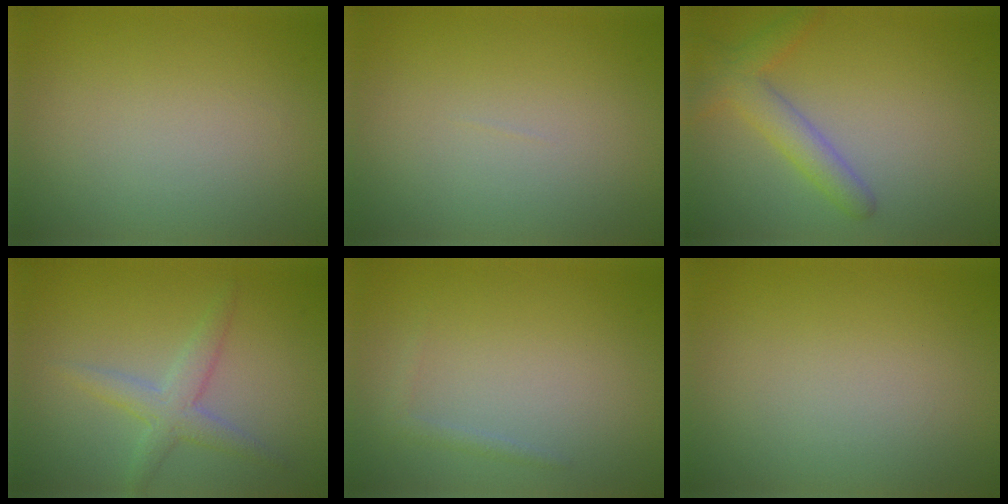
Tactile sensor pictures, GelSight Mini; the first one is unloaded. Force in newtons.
{"total": 0.0}
{"total": 3.0, "press": 3.0, "slide": 0.2}
{"total": 2.6, "press": 2.6, "slide": 0.1}
{"total": 0.9, "press": 0.9, "slide": 0.1}
{"total": 0.0}